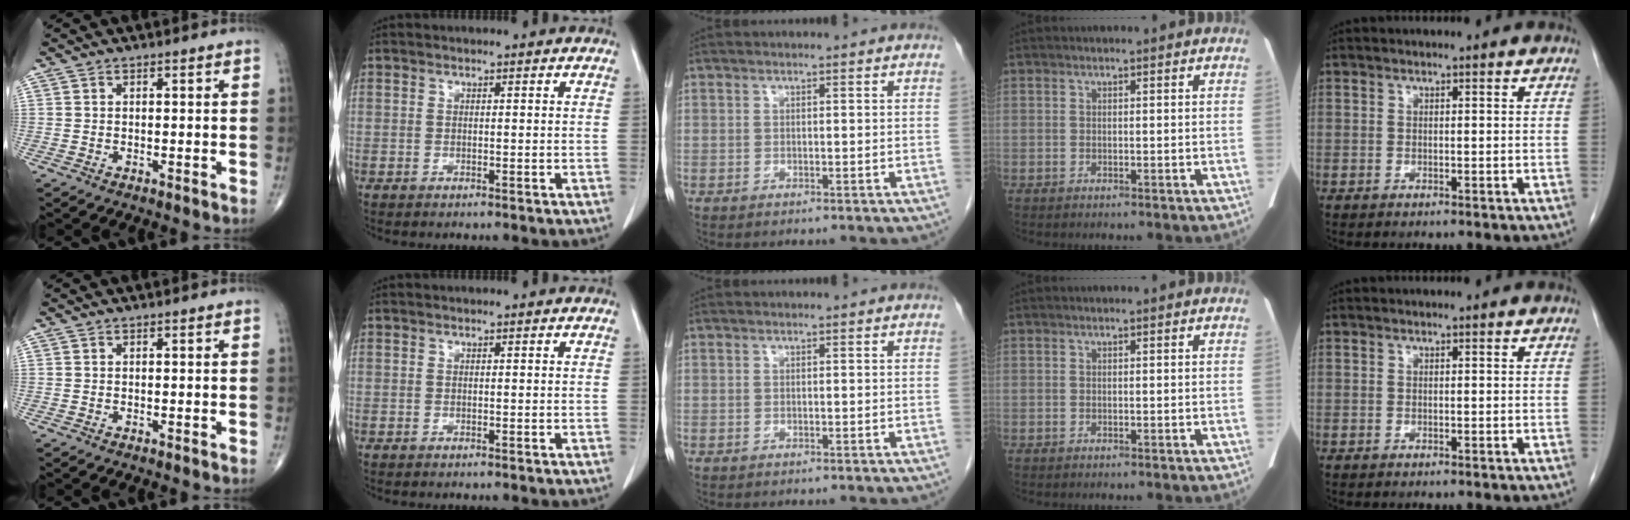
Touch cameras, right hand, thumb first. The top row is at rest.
{}